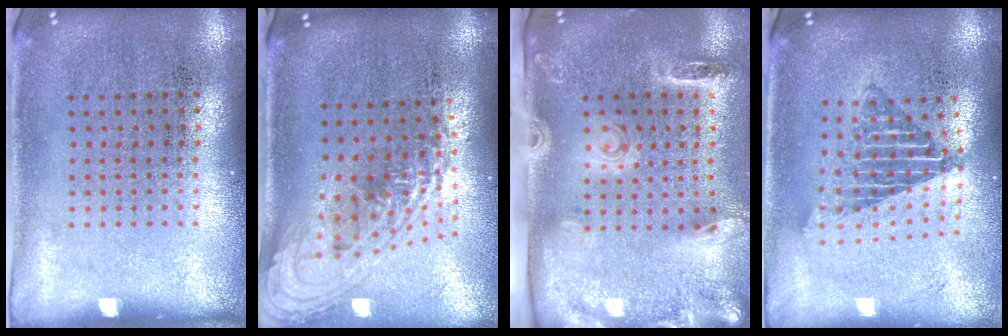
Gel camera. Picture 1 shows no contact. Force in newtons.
{"total": 2.2, "press": 1.6, "slide": 1.4}
{"total": 2.7, "press": 1.9, "slide": 1.9}
{"total": 1.6, "press": 1.4, "slide": 0.9}